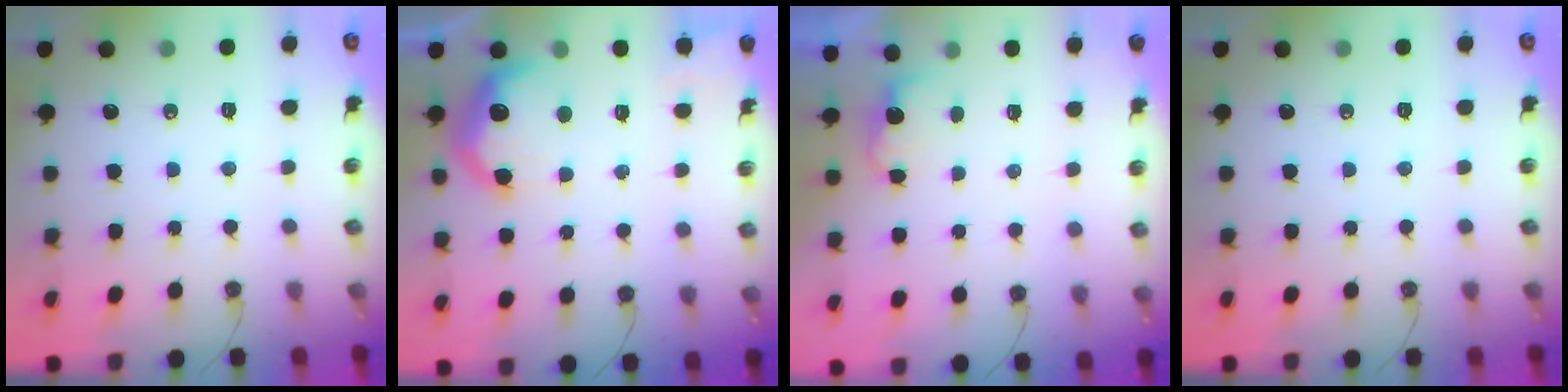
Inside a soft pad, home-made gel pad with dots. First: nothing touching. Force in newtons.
{"total": 13.2, "press": 13.2, "slide": 0.7}
{"total": 1.6, "press": 1.4, "slide": 0.8}
{"total": 0.0}